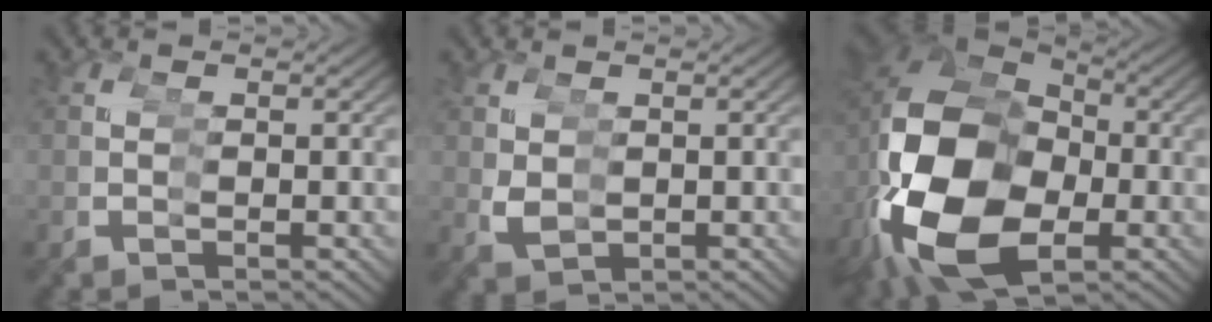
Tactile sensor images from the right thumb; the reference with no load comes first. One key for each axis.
{"total": 2.9, "fx": 0.4, "fy": 2.6, "fz": 1.1, "tx": -0.026, "ty": -0.010, "tz": 0.020}
{"total": 18.0, "fx": -2.0, "fy": 12.5, "fz": 12.9, "tx": -0.286, "ty": -0.035, "tz": -0.005}